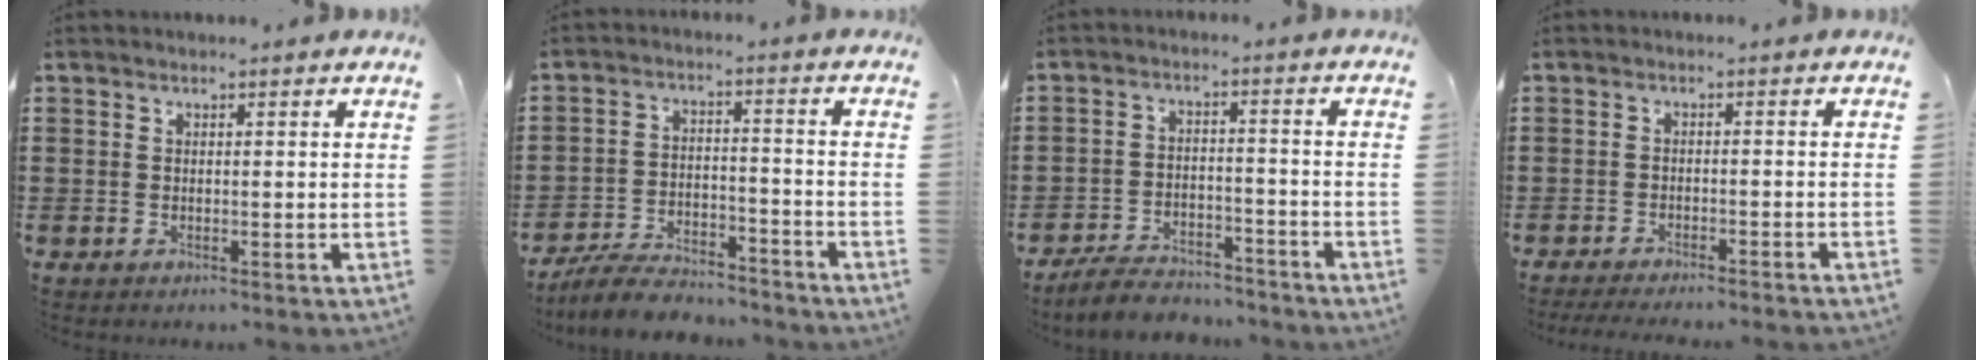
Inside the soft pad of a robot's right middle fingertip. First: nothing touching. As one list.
[{"total": 7.0, "force": [-6.6, 1.3, 2.1], "torque": [-0.040, 0.011, -0.127]}, {"total": 5.3, "force": [-5.1, 1.1, 1.1], "torque": [-0.023, 0.009, -0.101]}, {"total": 2.3, "force": [-2.2, -0.1, 0.6], "torque": [-0.010, 0.001, -0.045]}]